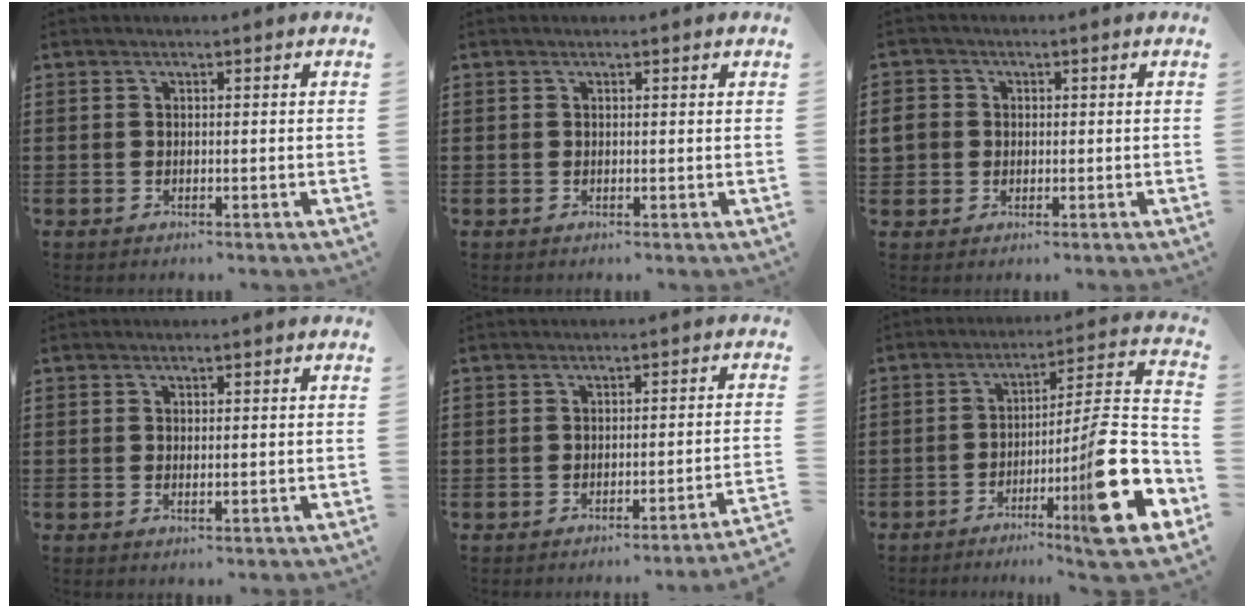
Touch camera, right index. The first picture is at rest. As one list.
[{"total": 0.0}, {"total": 3.1, "force": [0.2, 2.9, 0.9], "torque": [-0.038, 0.007, -0.001]}, {"total": 0.6, "force": [0.3, 0.2, 0.5], "torque": [-0.011, 0.001, 0.006]}, {"total": 1.7, "force": [-1.3, -0.6, 0.9], "torque": [-0.016, -0.004, -0.027]}, {"total": 14.9, "force": [-5.7, 0.8, 13.8], "torque": [-0.211, -0.025, -0.100]}]